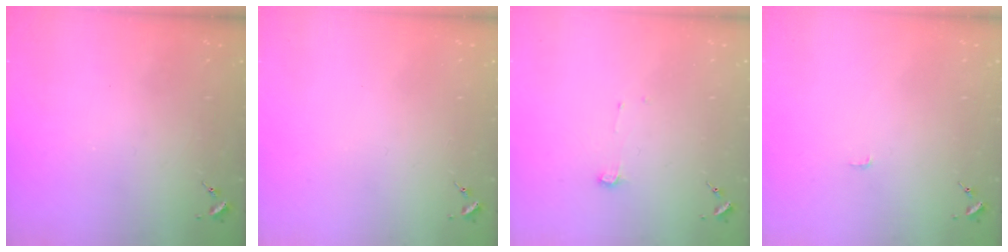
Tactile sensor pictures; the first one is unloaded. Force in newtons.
{"total": 0.0}
{"total": 3.6, "press": 3.6, "slide": 0.4}
{"total": 2.8, "press": 2.8, "slide": 0.3}